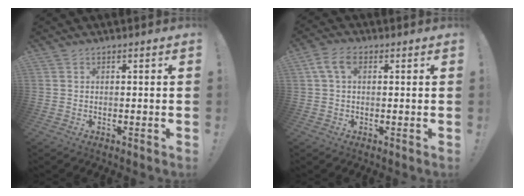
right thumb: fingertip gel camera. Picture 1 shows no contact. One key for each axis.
{"total": 5.7, "fx": 1.7, "fy": 3.3, "fz": 4.3, "tx": -0.077, "ty": 0.009, "tz": 0.034}